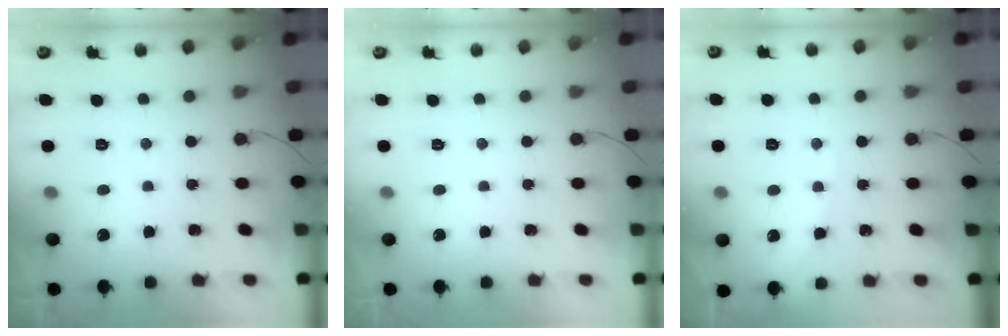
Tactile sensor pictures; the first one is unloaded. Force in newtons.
{"total": 0.0}
{"total": 2.1, "press": 2.1, "slide": 0.3}